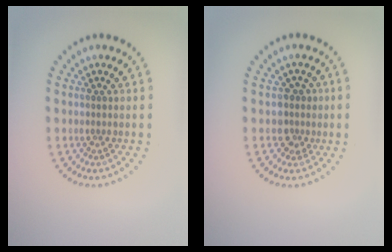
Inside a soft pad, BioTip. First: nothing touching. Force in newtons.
{"total": 2.0, "press": 1.6, "slide": 1.2}